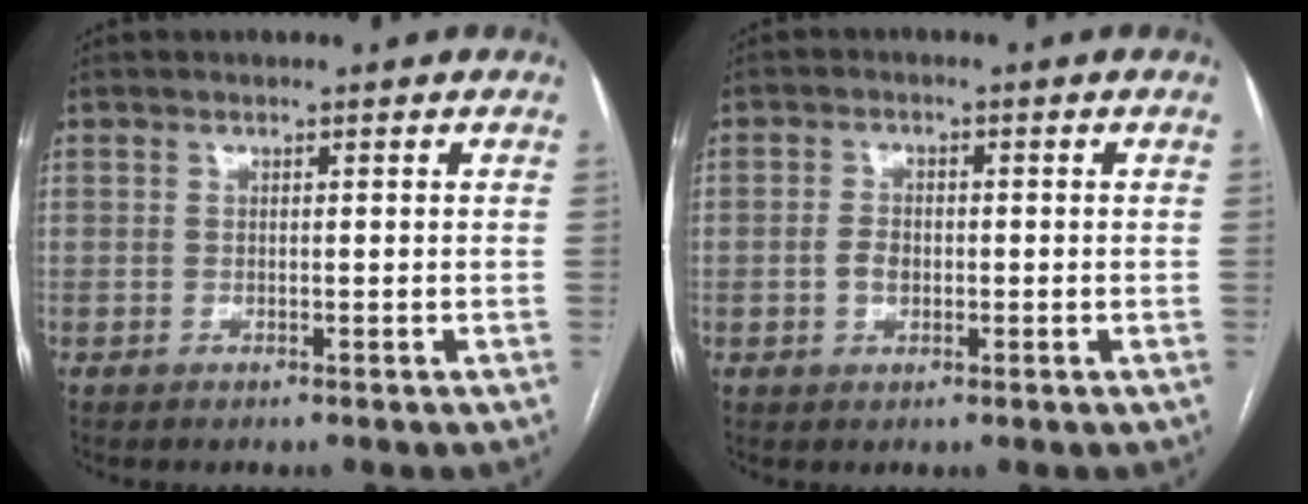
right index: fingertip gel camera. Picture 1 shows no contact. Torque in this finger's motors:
{"motor_torque": [0.37, 0.00, 0.04, 0.01]}